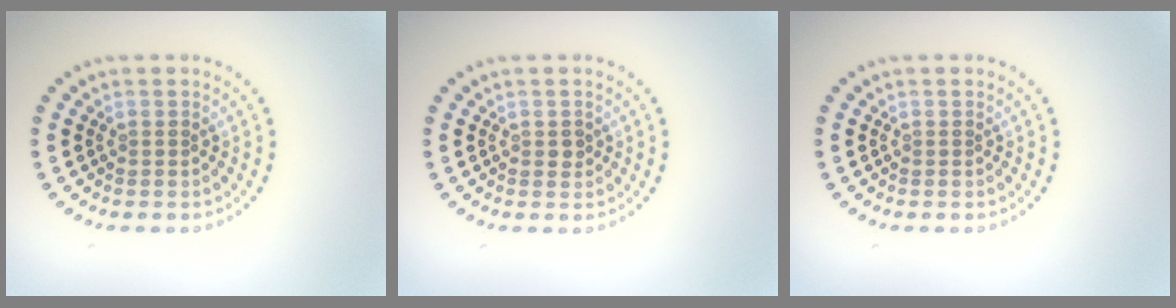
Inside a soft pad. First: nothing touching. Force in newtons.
{"total": 0.9, "press": 0.9, "slide": 0.1}
{"total": 0.0}